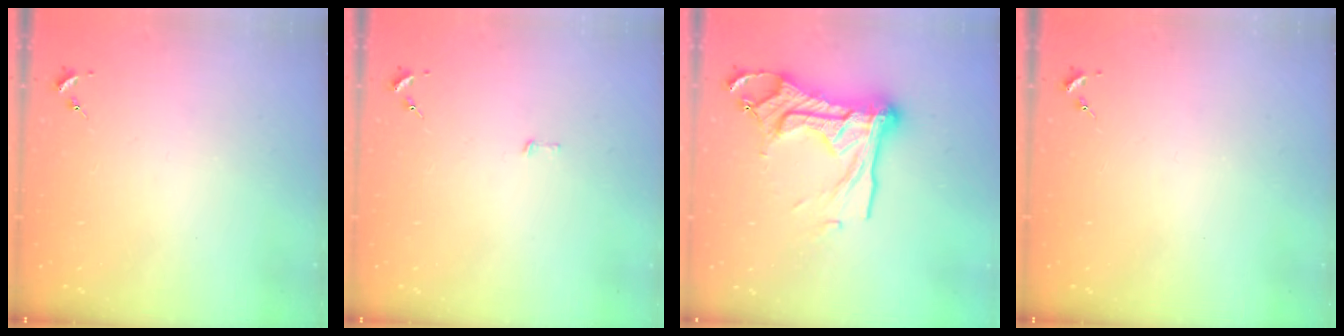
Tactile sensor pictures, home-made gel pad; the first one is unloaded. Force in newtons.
{"total": 1.9, "press": 1.9, "slide": 0.1}
{"total": 21.6, "press": 21.5, "slide": 1.9}
{"total": 0.0}